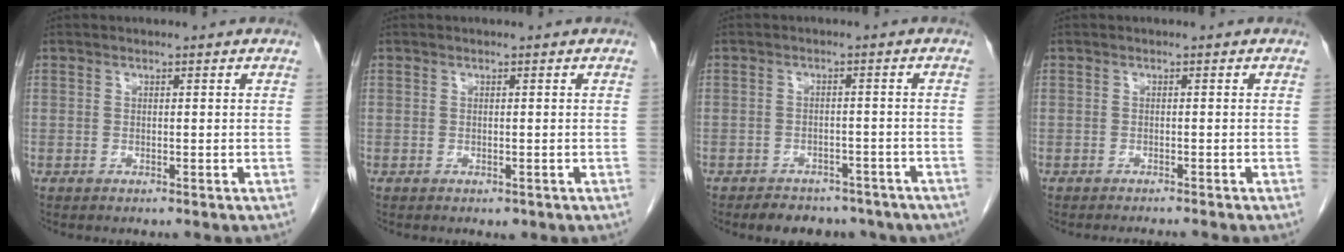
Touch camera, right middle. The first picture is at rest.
{"total": 0.6, "force": [-0.3, 0.4, 0.3], "torque": [-0.003, 0.001, 0.001]}
{"total": 10.1, "force": [-7.9, 5.3, 3.3], "torque": [-0.040, 0.003, -0.086]}
{"total": 2.4, "force": [-2.3, -0.5, 0.7], "torque": [-0.003, -0.003, -0.030]}